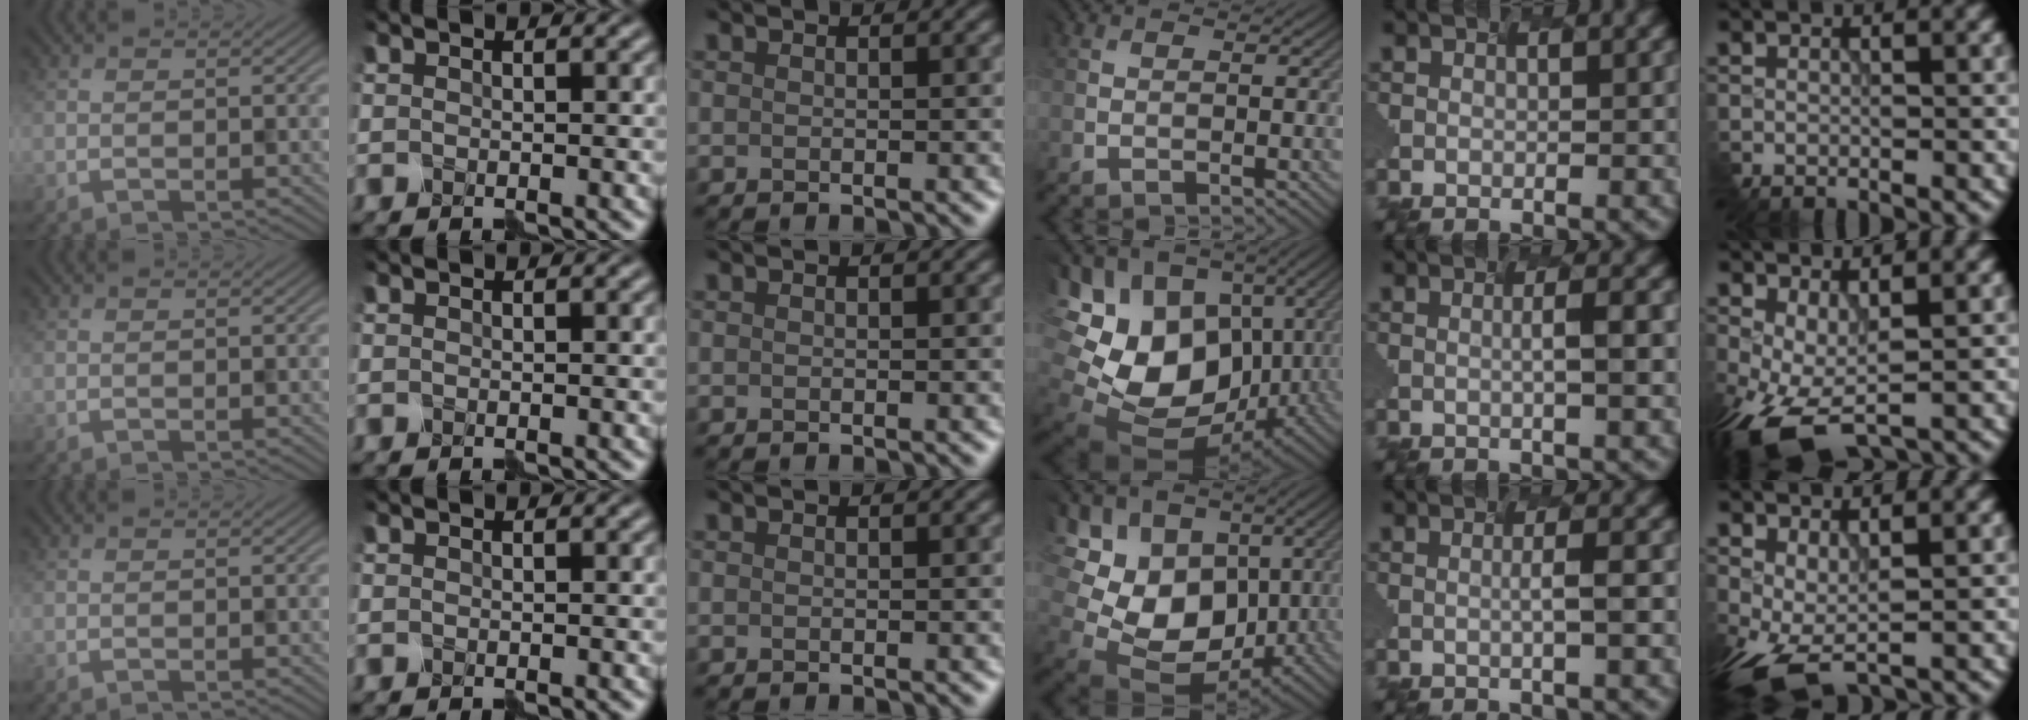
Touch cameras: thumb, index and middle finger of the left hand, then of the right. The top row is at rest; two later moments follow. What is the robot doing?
{"motion": "disassemble", "object": "velcro strap"}